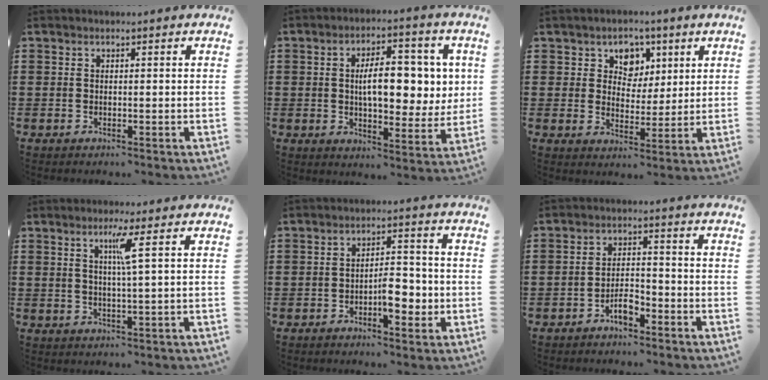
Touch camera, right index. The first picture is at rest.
{"total": 10.1, "force": [1.4, 4.4, 9.0], "torque": [-0.140, 0.003, 0.016]}
{"total": 5.2, "force": [2.4, 4.4, 1.3], "torque": [-0.036, 0.006, 0.038]}
{"total": 4.2, "force": [1.5, -0.6, 3.9], "torque": [-0.079, -0.004, 0.020]}
{"total": 5.5, "force": [-1.8, 2.4, 4.7], "torque": [-0.062, 0.002, -0.034]}
{"total": 3.6, "force": [-2.6, 1.3, 2.1], "torque": [-0.040, 0.009, -0.051]}